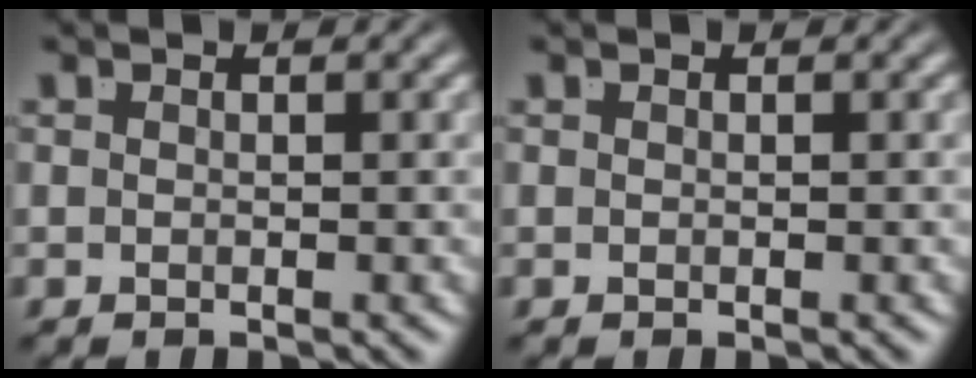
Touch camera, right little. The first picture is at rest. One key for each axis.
{"total": 0.0}